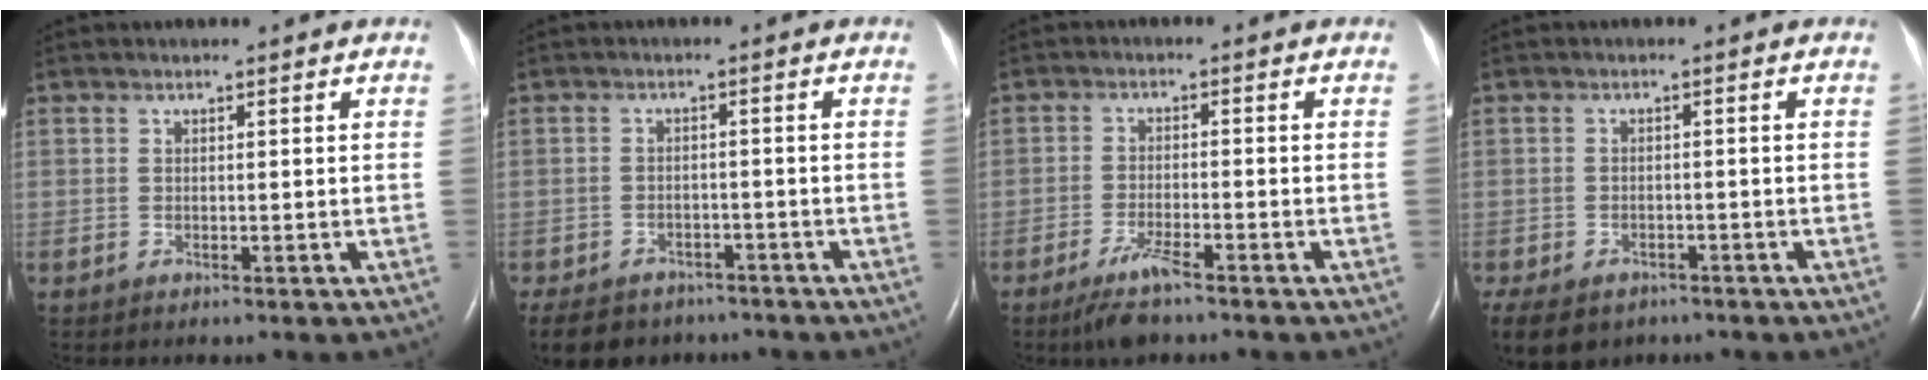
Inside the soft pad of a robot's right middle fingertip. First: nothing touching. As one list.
[{"total": 11.3, "force": [-8.7, 6.3, 3.5], "torque": [-0.079, -0.008, -0.113]}, {"total": 4.9, "force": [-3.6, 0.5, 3.4], "torque": [-0.079, -0.011, -0.066]}, {"total": 19.1, "force": [-11.1, 13.5, 7.8], "torque": [-0.270, -0.023, -0.146]}]